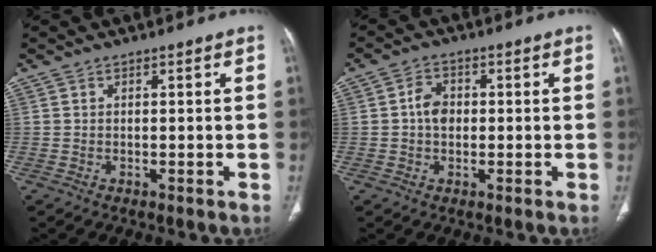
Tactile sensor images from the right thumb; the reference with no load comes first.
{"total": 4.1, "force": [0.1, 3.1, 2.7], "torque": [-0.040, 0.009, -0.005]}